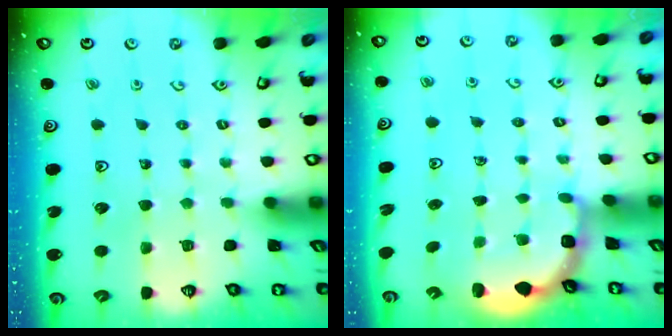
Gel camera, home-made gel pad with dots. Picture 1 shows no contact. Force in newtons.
{"total": 2.7, "press": 2.3, "slide": 1.4}